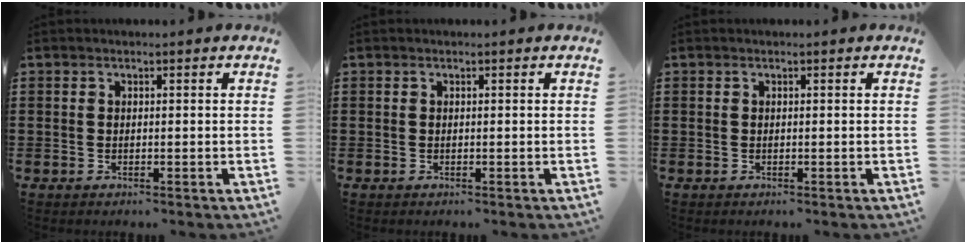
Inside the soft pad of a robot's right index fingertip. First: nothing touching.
{"total": 0.0}
{"total": 0.0}